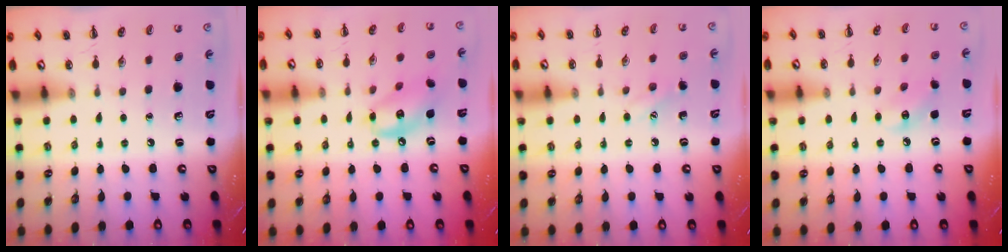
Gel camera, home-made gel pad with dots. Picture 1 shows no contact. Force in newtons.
{"total": 10.8, "press": 10.6, "slide": 2.1}
{"total": 6.9, "press": 6.7, "slide": 1.8}
{"total": 6.2, "press": 6.0, "slide": 1.7}